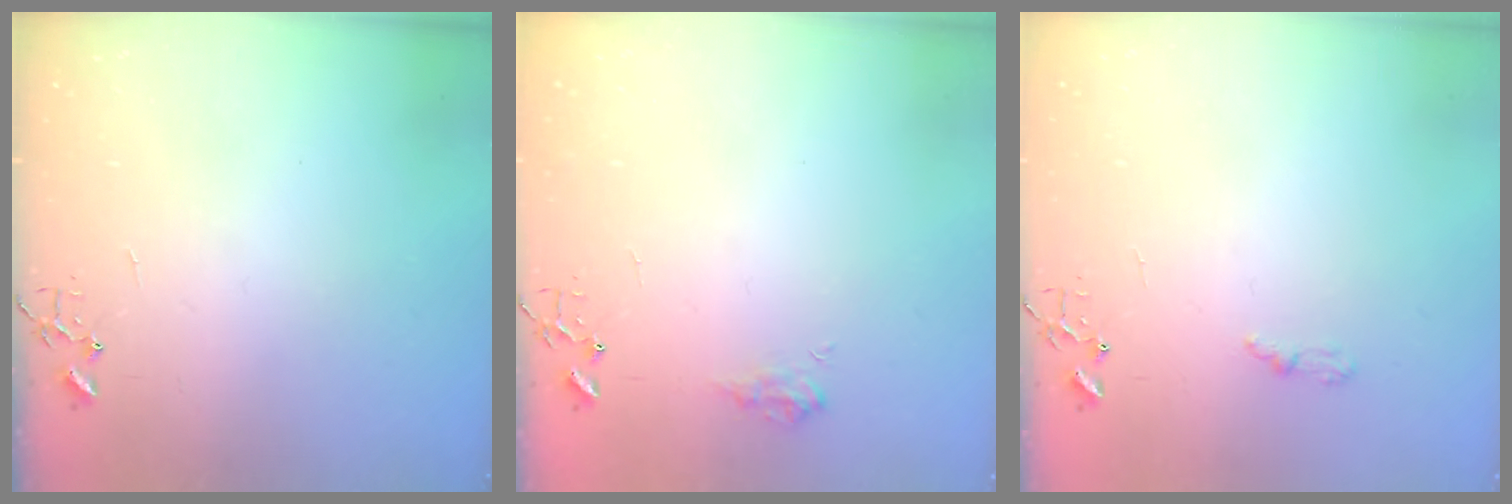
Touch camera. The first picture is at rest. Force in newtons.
{"total": 8.2, "press": 8.2, "slide": 0.5}
{"total": 4.6, "press": 4.5, "slide": 0.6}